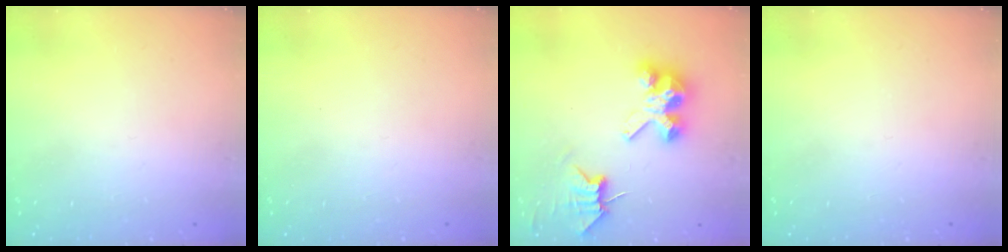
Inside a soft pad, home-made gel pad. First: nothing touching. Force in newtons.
{"total": 0.0}
{"total": 7.2, "press": 7.2, "slide": 0.6}
{"total": 0.0}